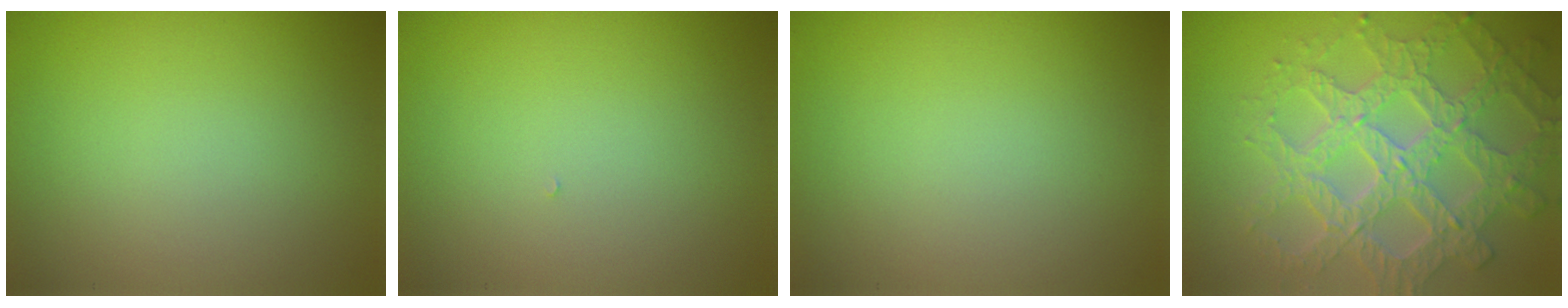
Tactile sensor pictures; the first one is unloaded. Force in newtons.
{"total": 0.0}
{"total": 0.0}
{"total": 6.4, "press": 5.8, "slide": 2.8}